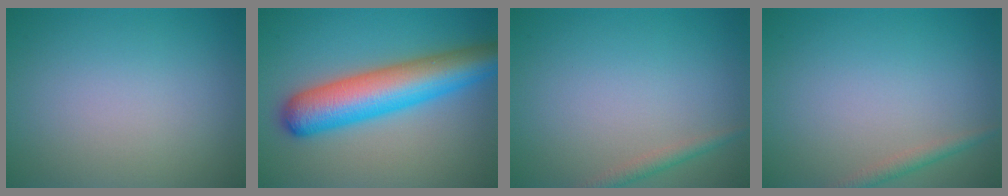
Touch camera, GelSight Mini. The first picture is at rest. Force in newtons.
{"total": 8.9, "press": 8.9, "slide": 0.3}
{"total": 1.4, "press": 1.4, "slide": 0.0}
{"total": 1.4, "press": 1.4, "slide": 0.0}